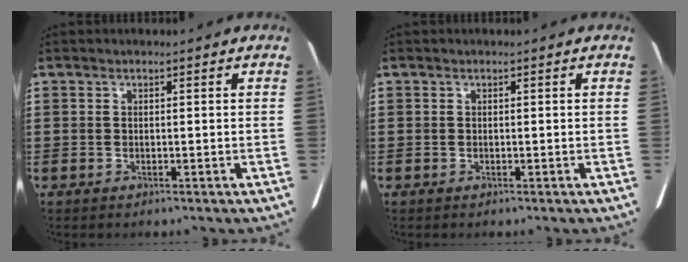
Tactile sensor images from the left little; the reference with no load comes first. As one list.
[{"total": 0.0}]